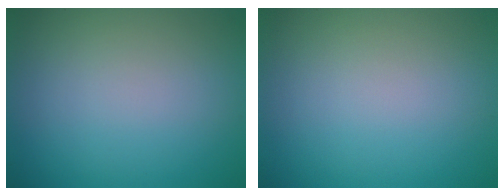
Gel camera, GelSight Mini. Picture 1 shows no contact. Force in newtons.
{"total": 0.0}